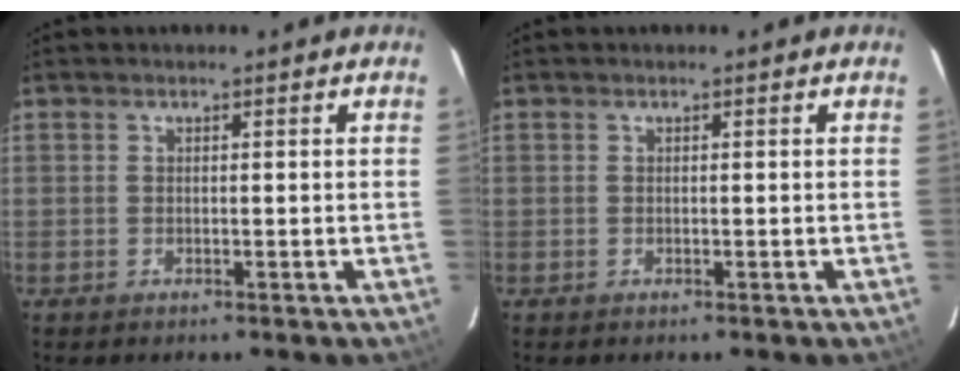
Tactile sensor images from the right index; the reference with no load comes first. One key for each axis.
{"total": 0.0}